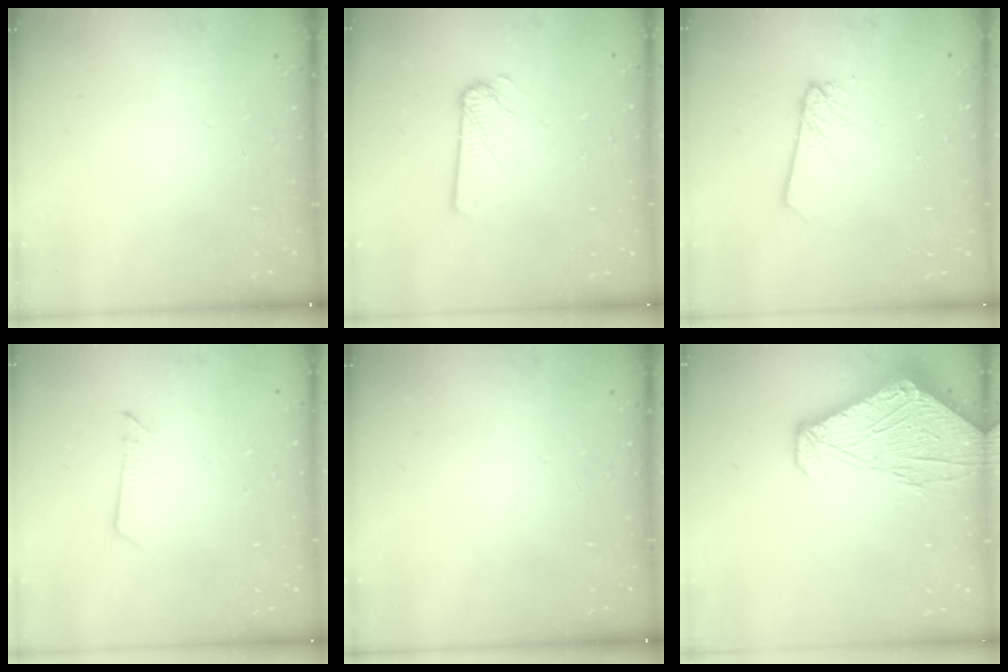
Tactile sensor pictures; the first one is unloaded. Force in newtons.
{"total": 2.1, "press": 2.1, "slide": 0.3}
{"total": 2.5, "press": 2.5, "slide": 0.1}
{"total": 2.5, "press": 2.5, "slide": 0.2}
{"total": 0.0}
{"total": 10.2, "press": 10.1, "slide": 1.3}